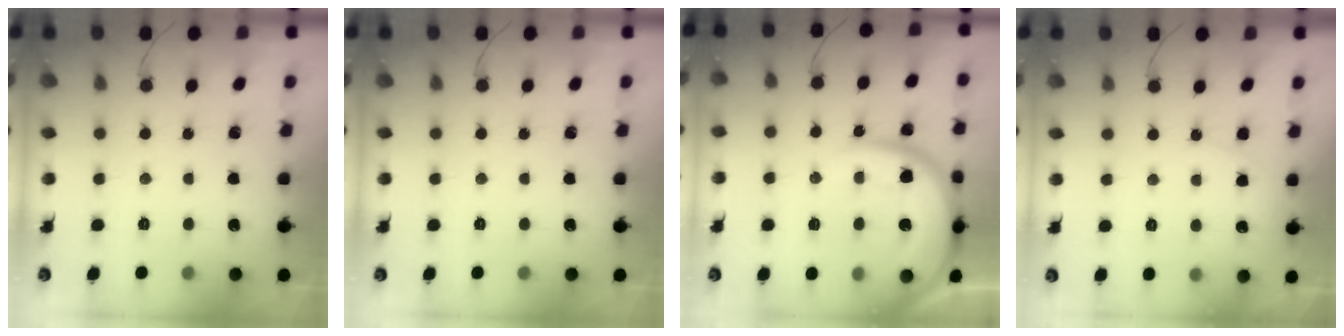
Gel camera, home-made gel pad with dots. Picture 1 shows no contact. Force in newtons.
{"total": 0.0}
{"total": 15.8, "press": 15.7, "slide": 2.0}
{"total": 3.8, "press": 3.8, "slide": 0.4}